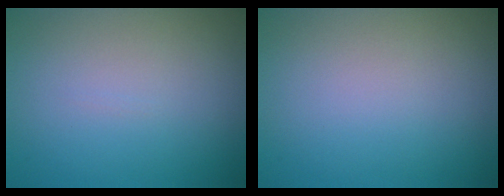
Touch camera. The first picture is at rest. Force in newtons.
{"total": 0.0}